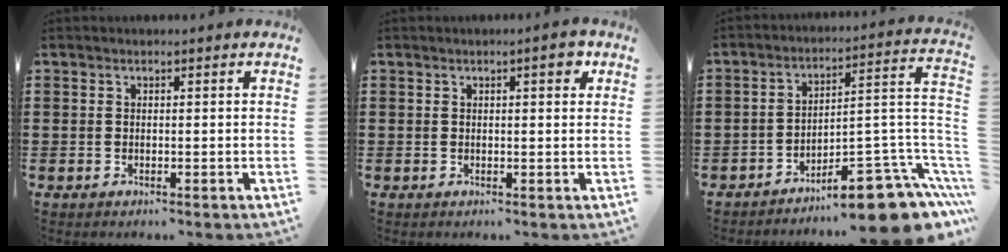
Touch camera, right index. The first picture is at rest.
{"total": 2.4, "force": [1.0, 0.6, 2.1], "torque": [-0.027, 0.001, 0.012]}
{"total": 11.4, "force": [-8.8, 3.5, 6.3], "torque": [-0.064, 0.026, -0.157]}